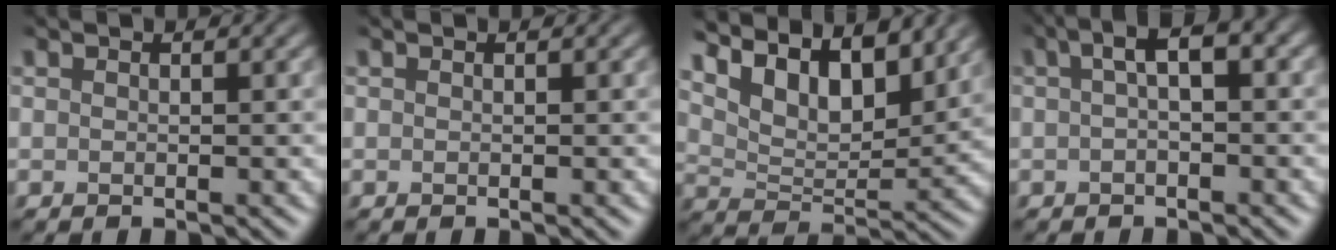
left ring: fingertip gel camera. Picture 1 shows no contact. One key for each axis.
{"total": 0.0}
{"total": 6.9, "fx": 5.1, "fy": 2.7, "fz": 3.9, "tx": -0.072, "ty": -0.003, "tz": 0.077}
{"total": 2.7, "fx": 0.5, "fy": 0.4, "fz": 2.6, "tx": -0.044, "ty": 0.012, "tz": 0.002}